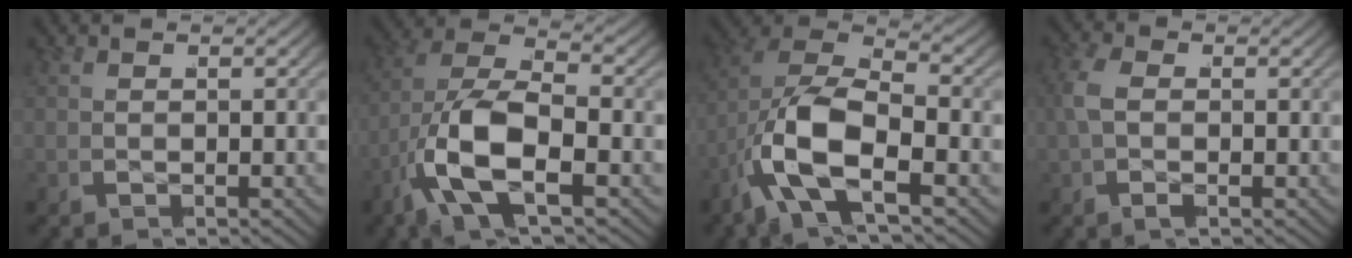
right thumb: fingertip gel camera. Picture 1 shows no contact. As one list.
[{"total": 11.2, "force": [-0.8, 6.5, 9.1], "torque": [-0.223, -0.026, -0.012]}, {"total": 12.0, "force": [-0.5, 7.7, 9.2], "torque": [-0.229, -0.026, -0.010]}, {"total": 2.6, "force": [0.0, 1.7, 2.0], "torque": [-0.056, -0.001, -0.001]}]